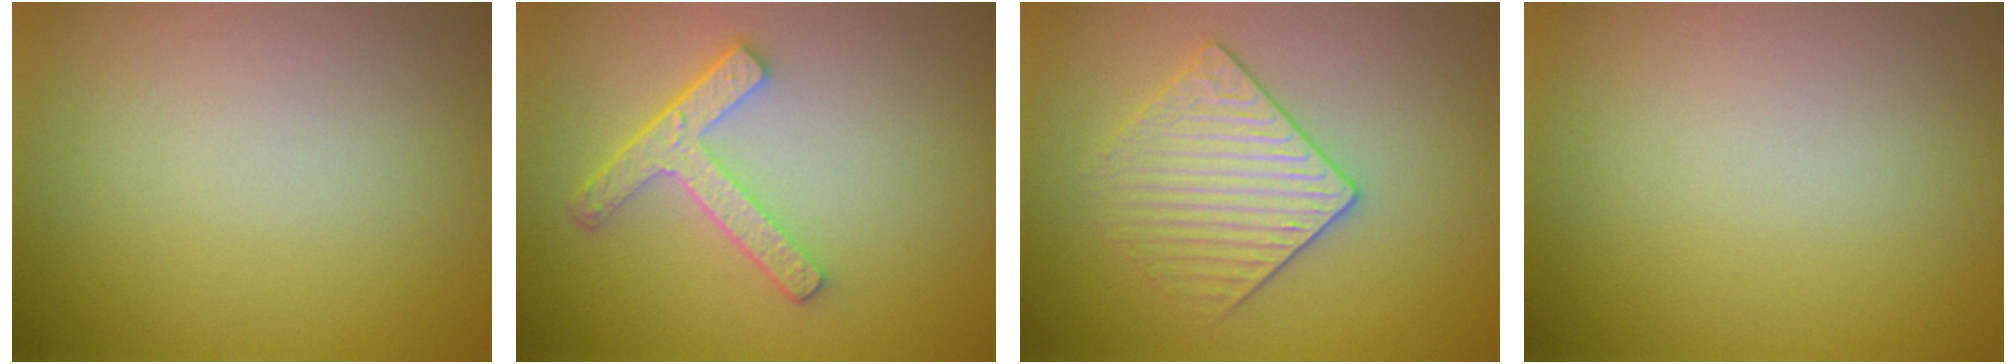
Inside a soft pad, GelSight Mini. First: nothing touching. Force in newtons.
{"total": 3.9, "press": 3.0, "slide": 2.5}
{"total": 3.2, "press": 3.2, "slide": 0.7}
{"total": 0.0}